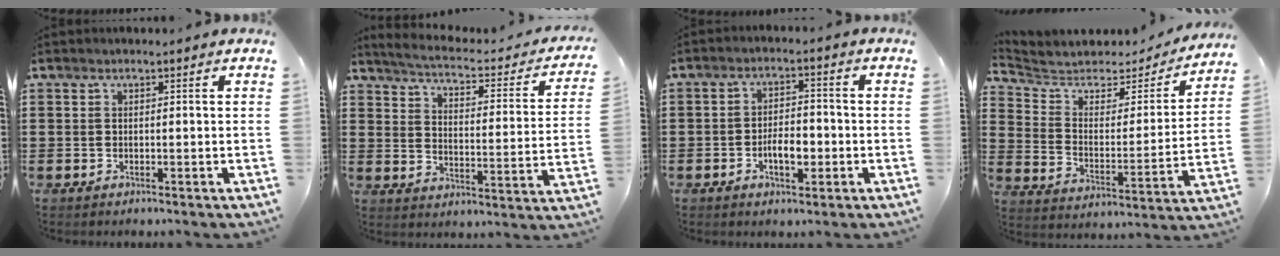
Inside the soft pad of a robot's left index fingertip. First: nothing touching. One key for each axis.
{"total": 3.2, "fx": 2.9, "fy": 0.0, "fz": 1.4, "tx": -0.047, "ty": -0.028, "tz": 0.039}
{"total": 4.7, "fx": -1.5, "fy": 2.2, "fz": 3.9, "tx": -0.061, "ty": 0.004, "tz": -0.028}
{"total": 4.8, "fx": 4.1, "fy": 2.0, "fz": 1.4, "tx": -0.057, "ty": -0.030, "tz": 0.063}